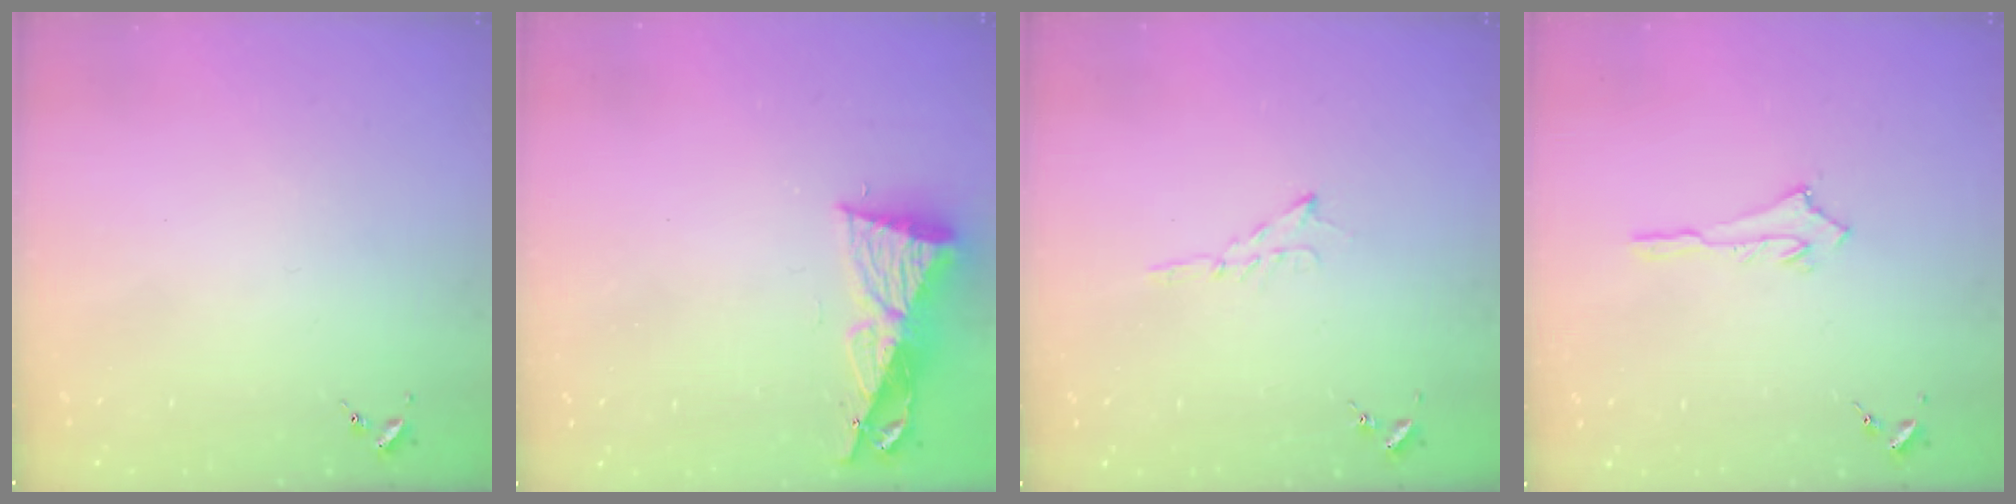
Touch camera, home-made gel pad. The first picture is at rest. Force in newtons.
{"total": 9.9, "press": 9.8, "slide": 0.6}
{"total": 5.1, "press": 5.0, "slide": 0.6}
{"total": 2.7, "press": 2.7, "slide": 0.1}